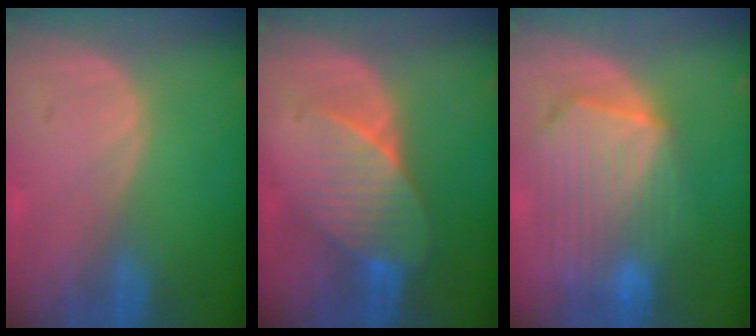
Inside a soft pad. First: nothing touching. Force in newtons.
{"total": 7.3, "press": 6.9, "slide": 2.5}
{"total": 10.6, "press": 9.2, "slide": 5.2}